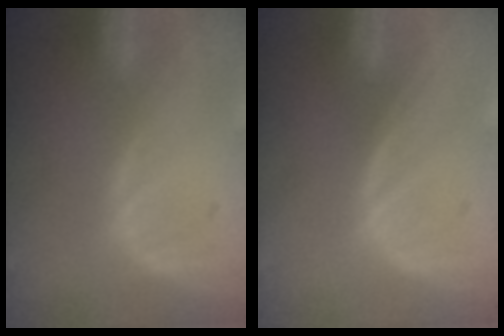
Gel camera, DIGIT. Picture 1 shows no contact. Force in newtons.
{"total": 0.0}